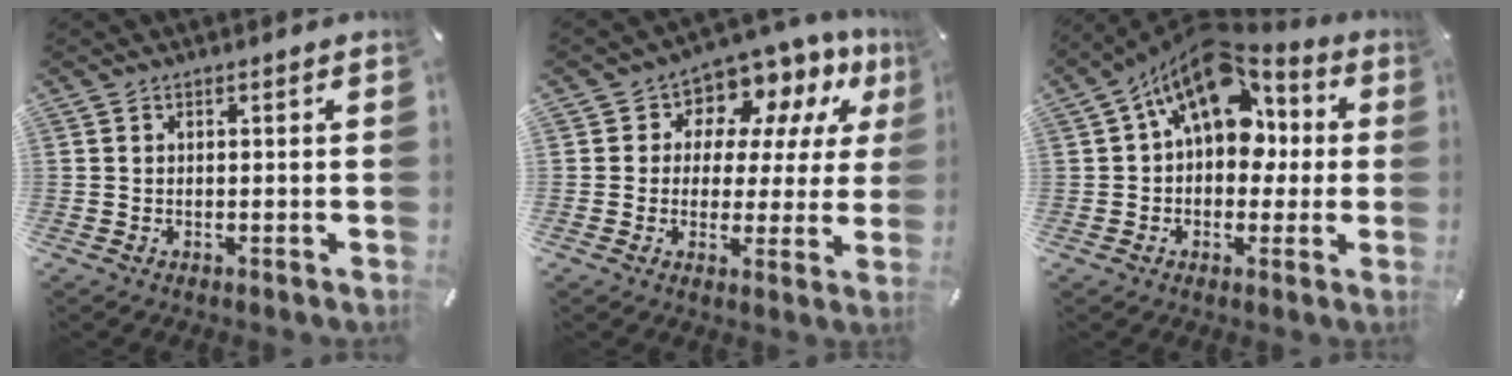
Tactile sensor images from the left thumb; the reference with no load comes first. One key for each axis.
{"total": 8.4, "fx": 5.5, "fy": 5.9, "fz": 2.4, "tx": -0.050, "ty": -0.059, "tz": 0.100}
{"total": 16.7, "fx": 6.1, "fy": 10.9, "fz": 11.0, "tx": -0.181, "ty": -0.031, "tz": 0.107}